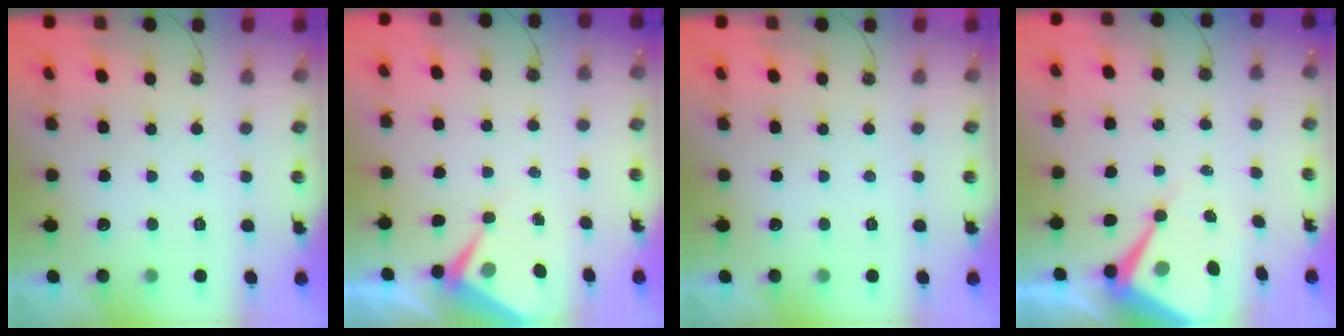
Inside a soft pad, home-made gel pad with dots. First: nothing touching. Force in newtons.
{"total": 5.8, "press": 5.8, "slide": 0.6}
{"total": 0.0}
{"total": 10.3, "press": 10.2, "slide": 1.1}